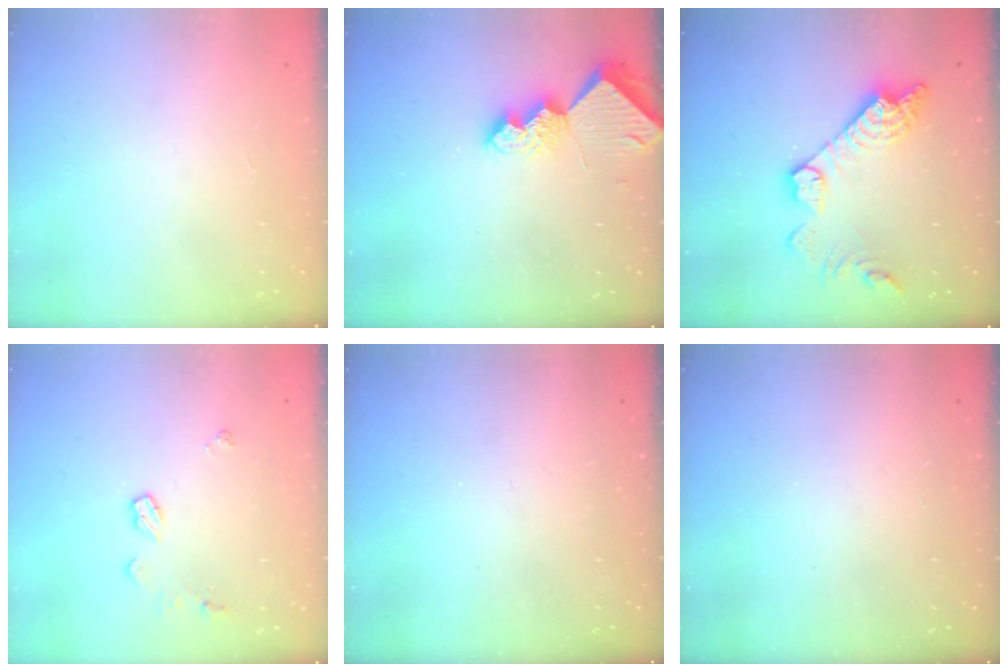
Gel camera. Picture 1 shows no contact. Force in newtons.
{"total": 7.5, "press": 7.4, "slide": 0.8}
{"total": 15.3, "press": 15.2, "slide": 1.1}
{"total": 6.8, "press": 6.8, "slide": 0.2}
{"total": 0.0}
{"total": 0.0}